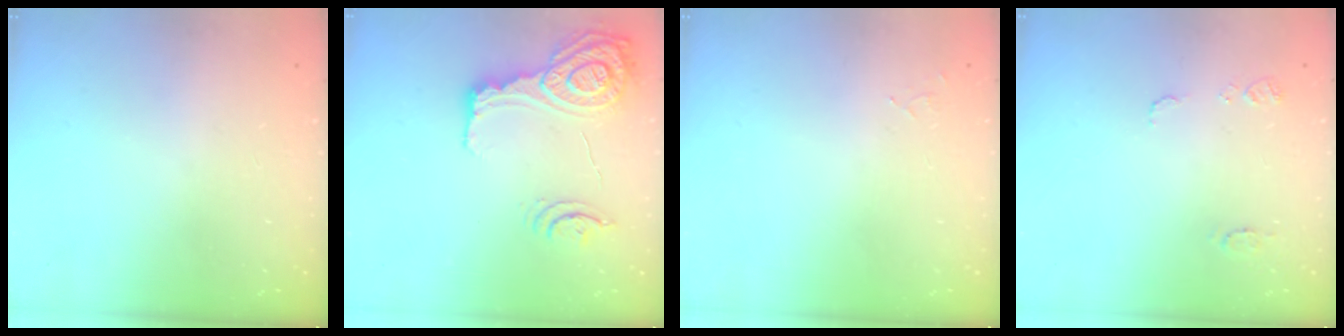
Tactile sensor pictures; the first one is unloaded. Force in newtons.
{"total": 16.0, "press": 15.9, "slide": 1.2}
{"total": 5.2, "press": 5.2, "slide": 0.4}
{"total": 7.1, "press": 7.0, "slide": 0.7}